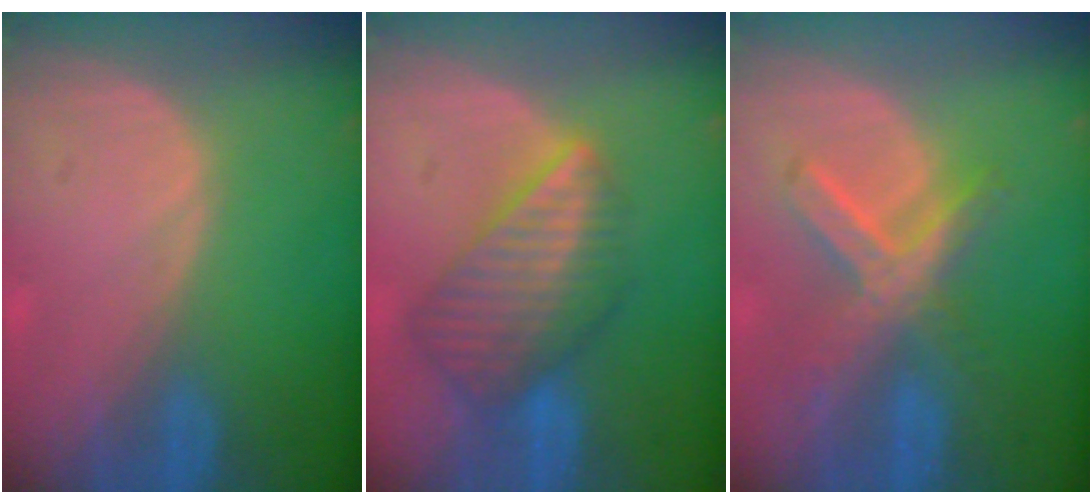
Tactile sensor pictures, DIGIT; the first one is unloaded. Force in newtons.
{"total": 8.5, "press": 7.5, "slide": 3.9}
{"total": 7.2, "press": 6.3, "slide": 3.5}